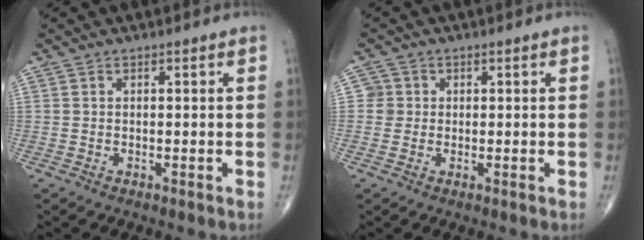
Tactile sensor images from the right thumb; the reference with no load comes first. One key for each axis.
{"total": 2.5, "fx": 0.2, "fy": 2.5, "fz": 0.0, "tx": 0.021, "ty": 0.007, "tz": -0.003}